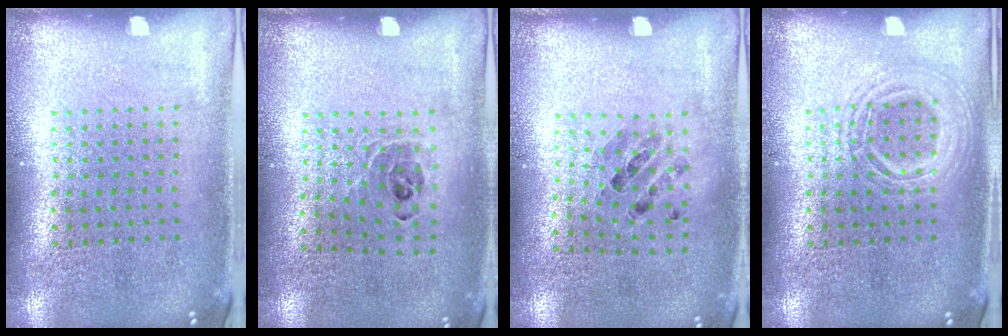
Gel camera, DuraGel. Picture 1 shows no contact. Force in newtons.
{"total": 0.8, "press": 0.8, "slide": 0.2}
{"total": 0.9, "press": 0.8, "slide": 0.4}
{"total": 2.3, "press": 2.3, "slide": 0.2}